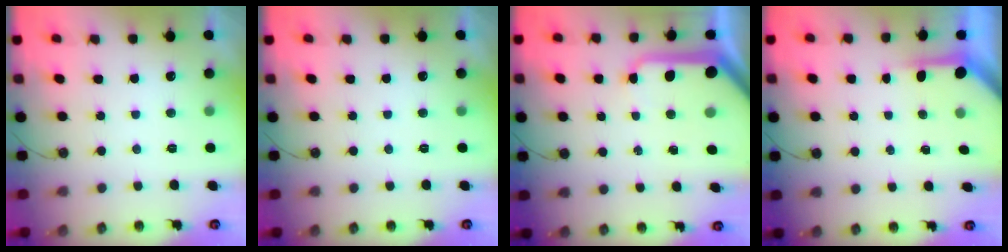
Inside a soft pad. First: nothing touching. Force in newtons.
{"total": 0.0}
{"total": 13.0, "press": 12.9, "slide": 1.7}
{"total": 3.9, "press": 3.9, "slide": 0.3}